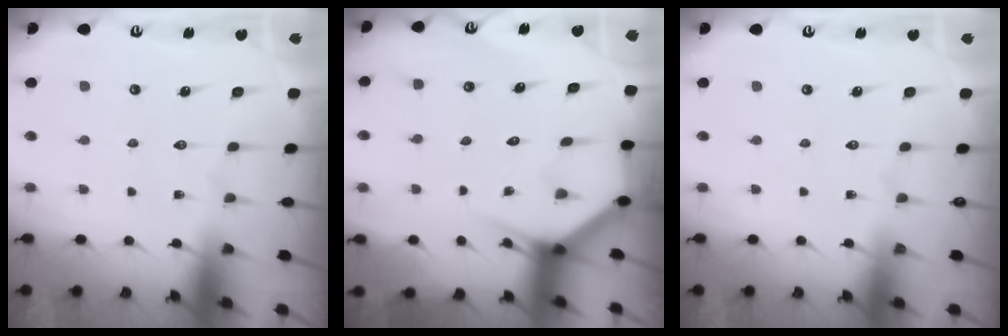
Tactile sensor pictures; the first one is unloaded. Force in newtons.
{"total": 3.6, "press": 3.5, "slide": 0.2}
{"total": 0.0}